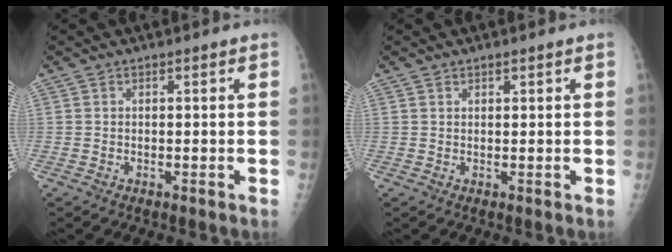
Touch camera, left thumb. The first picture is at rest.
{"total": 0.6, "force": [0.4, 0.3, 0.2], "torque": [0.002, -0.002, 0.007]}